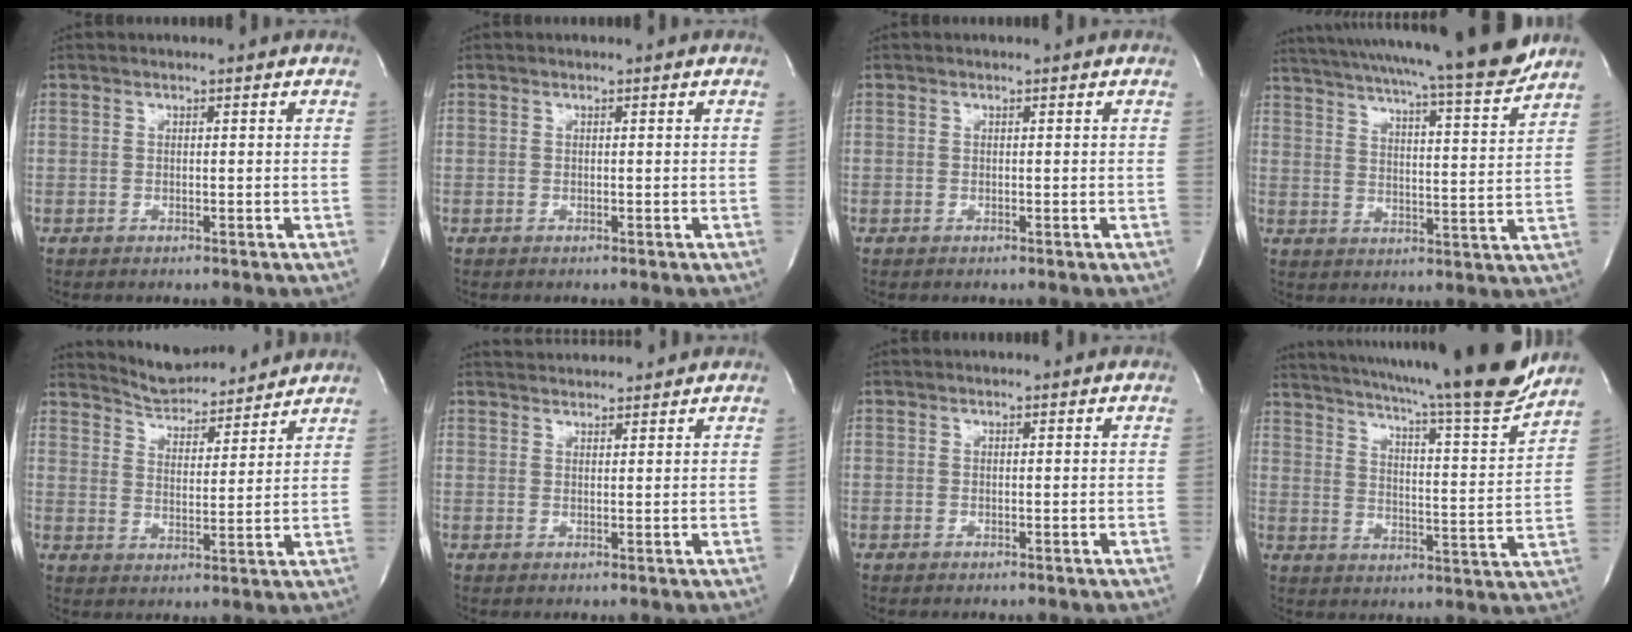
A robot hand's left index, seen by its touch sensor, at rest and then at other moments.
{"total": 0.0}
{"total": 0.0}
{"total": 22.3, "force": [19.8, -0.6, 10.2], "torque": [-0.170, -0.035, 0.276]}
{"total": 9.8, "force": [9.6, 1.6, 1.7], "torque": [-0.031, 0.007, 0.152]}
{"total": 4.7, "force": [4.6, 0.4, 0.5], "torque": [-0.015, 0.029, 0.072]}
{"total": 0.0}
{"total": 23.4, "force": [20.3, 0.4, 11.7], "torque": [-0.194, -0.046, 0.272]}